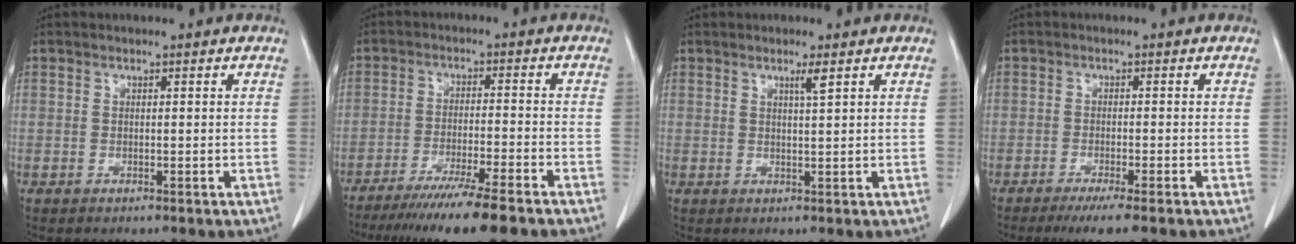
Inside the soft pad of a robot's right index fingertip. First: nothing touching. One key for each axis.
{"total": 13.0, "fx": -10.3, "fy": -0.8, "fz": 7.8, "tx": -0.117, "ty": -0.040, "tz": -0.163}
{"total": 1.7, "fx": 1.0, "fy": -0.3, "fz": 1.3, "tx": -0.027, "ty": -0.004, "tz": 0.018}
{"total": 5.1, "fx": -3.8, "fy": 0.2, "fz": 3.4, "tx": -0.045, "ty": -0.010, "tz": -0.057}